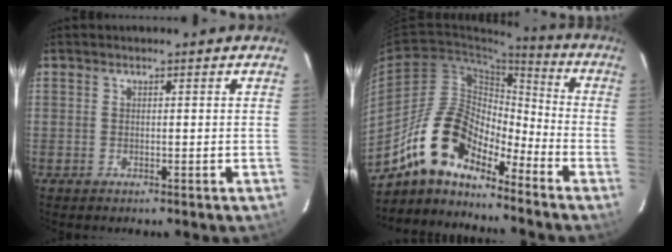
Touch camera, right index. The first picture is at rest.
{"total": 14.9, "force": [-11.9, 5.4, 7.3], "torque": [-0.131, 0.008, -0.230]}